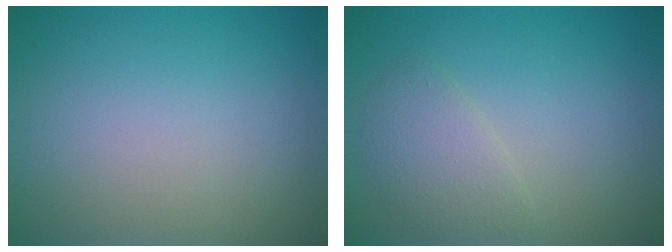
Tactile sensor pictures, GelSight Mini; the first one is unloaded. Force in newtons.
{"total": 2.3, "press": 2.3, "slide": 0.1}